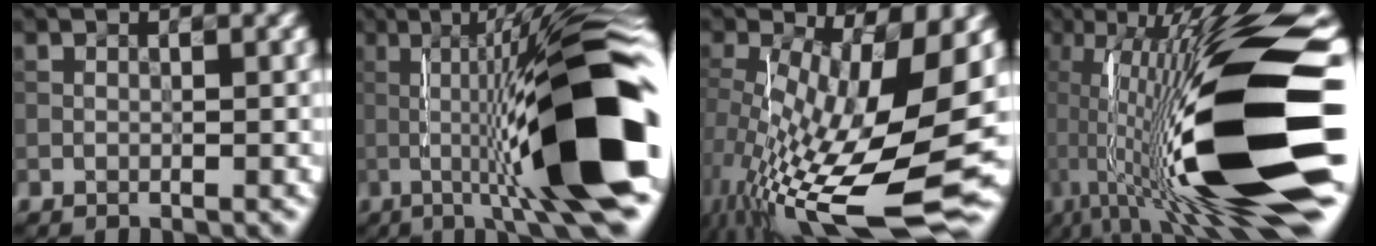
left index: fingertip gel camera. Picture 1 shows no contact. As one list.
[{"total": 14.5, "force": [-3.2, 1.5, 14.1], "torque": [-0.210, 0.035, -0.046]}, {"total": 15.5, "force": [-2.3, 5.5, 14.3], "torque": [-0.252, -0.025, -0.033]}, {"total": 19.5, "force": [-1.1, 5.1, 18.8], "torque": [-0.323, 0.021, -0.024]}]